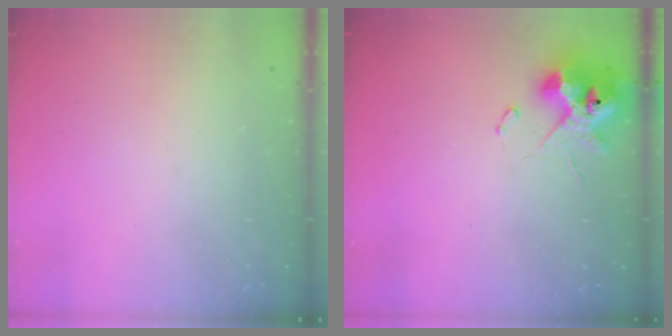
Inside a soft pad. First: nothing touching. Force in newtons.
{"total": 10.6, "press": 10.5, "slide": 0.9}